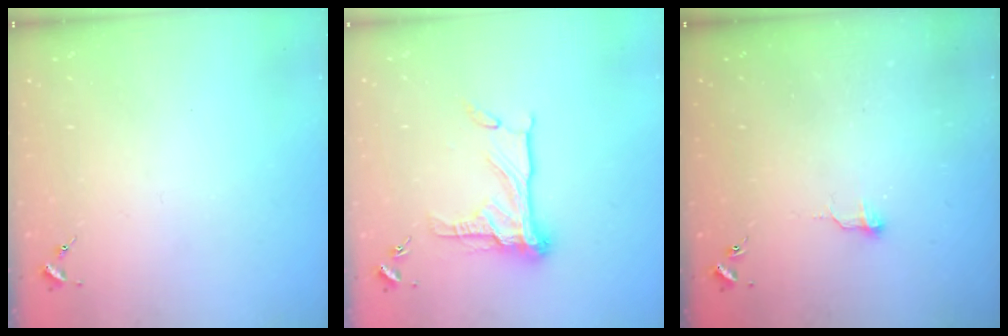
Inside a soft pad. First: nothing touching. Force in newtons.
{"total": 15.9, "press": 15.9, "slide": 1.0}
{"total": 6.4, "press": 6.4, "slide": 0.5}